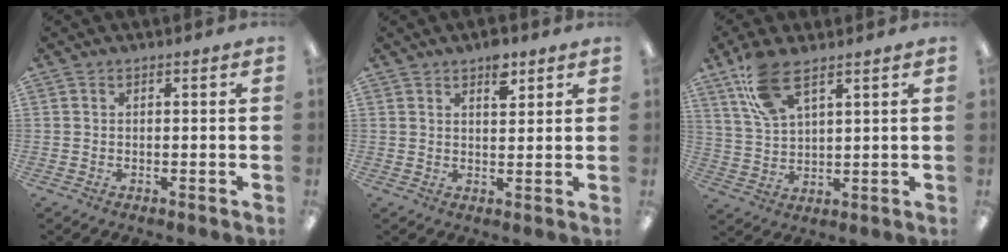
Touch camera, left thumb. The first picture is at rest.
{"total": 5.1, "force": [3.4, 2.4, 2.9], "torque": [-0.023, -0.021, 0.053]}
{"total": 10.1, "force": [6.7, 4.0, 6.4], "torque": [-0.130, -0.017, 0.126]}